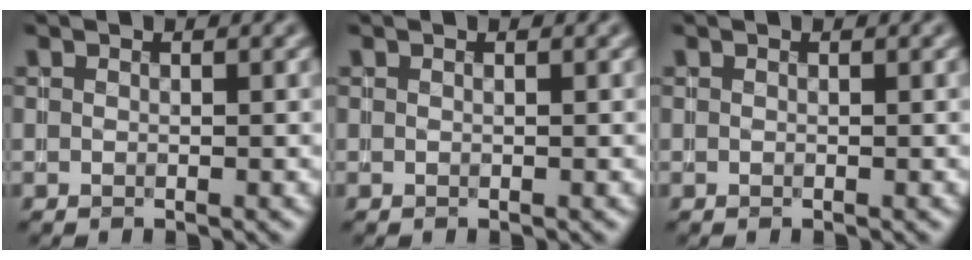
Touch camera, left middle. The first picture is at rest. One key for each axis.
{"total": 0.0}
{"total": 0.0}